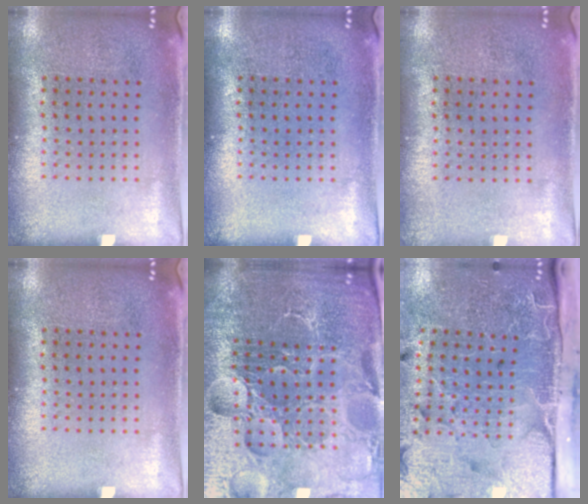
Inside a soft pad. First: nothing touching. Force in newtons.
{"total": 0.0}
{"total": 0.0}
{"total": 0.0}
{"total": 6.1, "press": 5.6, "slide": 2.4}
{"total": 4.9, "press": 3.9, "slide": 3.0}